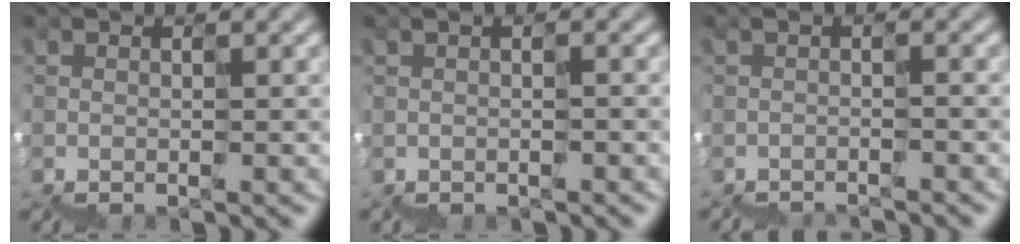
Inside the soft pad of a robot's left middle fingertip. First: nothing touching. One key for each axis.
{"total": 1.0, "fx": -0.9, "fy": 0.2, "fz": 0.2, "tx": 0.002, "ty": -0.001, "tz": -0.005}
{"total": 2.5, "fx": -2.5, "fy": -0.1, "fz": 0.1, "tx": 0.007, "ty": 0.002, "tz": -0.030}